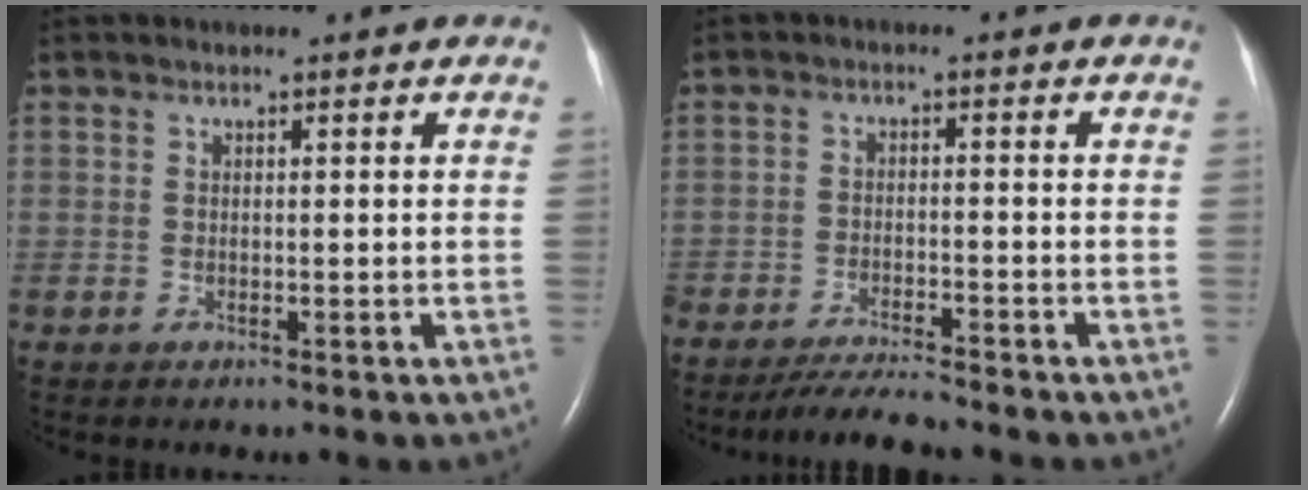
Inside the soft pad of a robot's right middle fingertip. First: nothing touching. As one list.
[{"total": 6.0, "force": [-5.6, -0.1, 2.2], "torque": [-0.039, -0.021, -0.097]}]